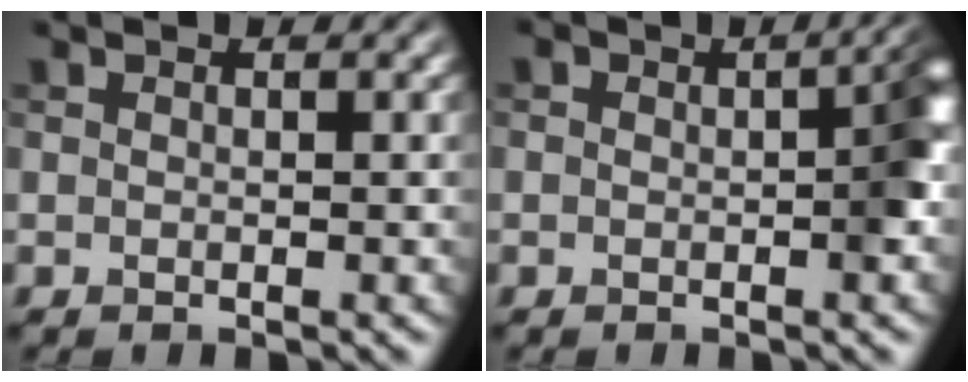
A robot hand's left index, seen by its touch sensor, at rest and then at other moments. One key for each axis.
{"total": 2.7, "fx": -0.3, "fy": 1.0, "fz": 2.5, "tx": -0.033, "ty": 0.006, "tz": -0.007}